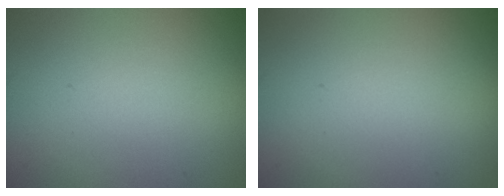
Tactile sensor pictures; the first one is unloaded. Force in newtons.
{"total": 0.0}